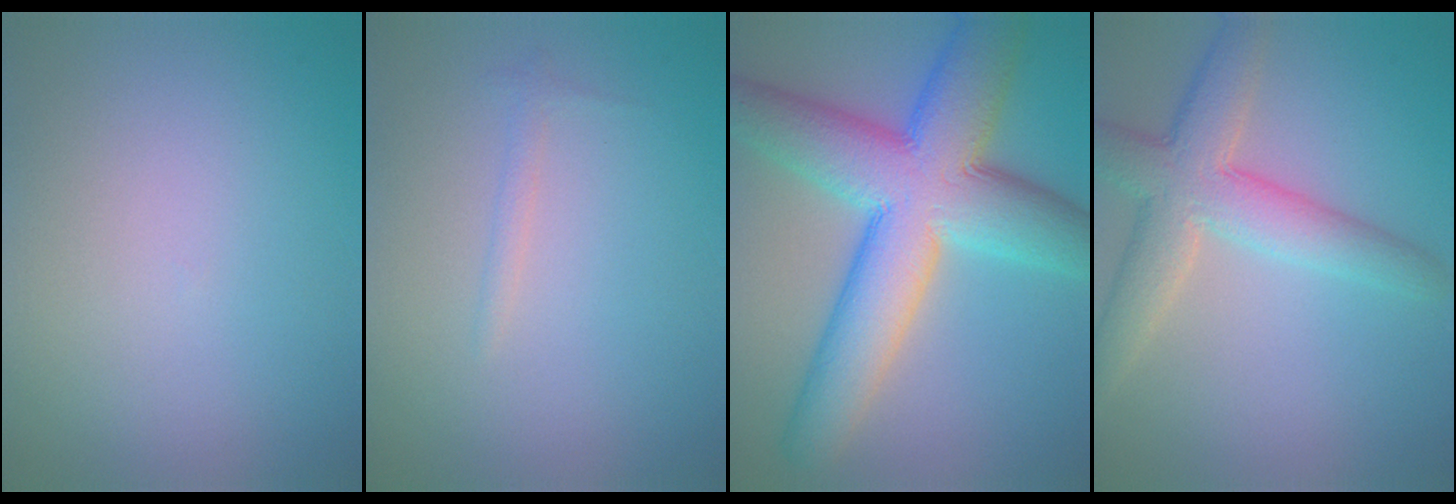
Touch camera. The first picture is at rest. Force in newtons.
{"total": 0.8, "press": 0.8, "slide": 0.0}
{"total": 12.1, "press": 12.1, "slide": 0.3}
{"total": 5.7, "press": 5.7, "slide": 0.4}